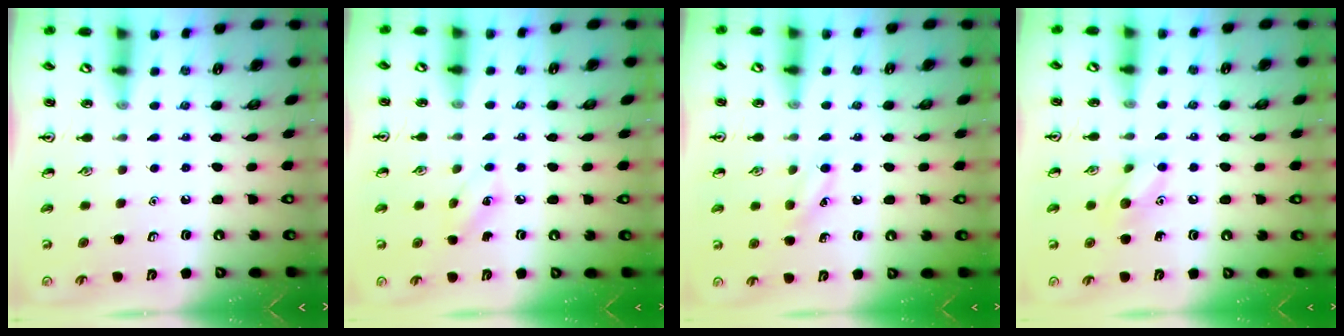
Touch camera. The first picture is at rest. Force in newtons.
{"total": 5.9, "press": 5.7, "slide": 1.3}
{"total": 7.0, "press": 6.7, "slide": 2.1}
{"total": 7.2, "press": 7.2, "slide": 0.6}